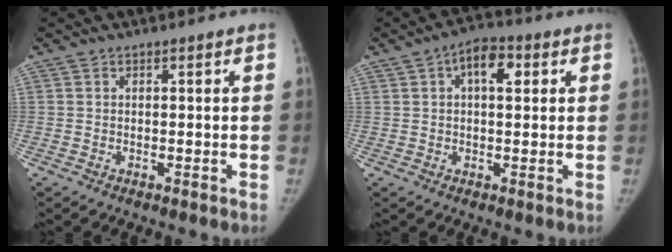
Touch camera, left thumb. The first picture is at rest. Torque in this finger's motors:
{"motor_torque": [-0.02, 0.54, 0.77, -0.61, 0.16]}